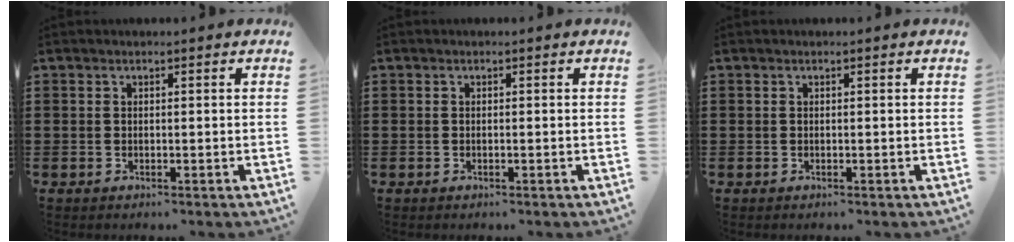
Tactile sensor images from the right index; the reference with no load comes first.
{"total": 0.0}
{"total": 0.0}